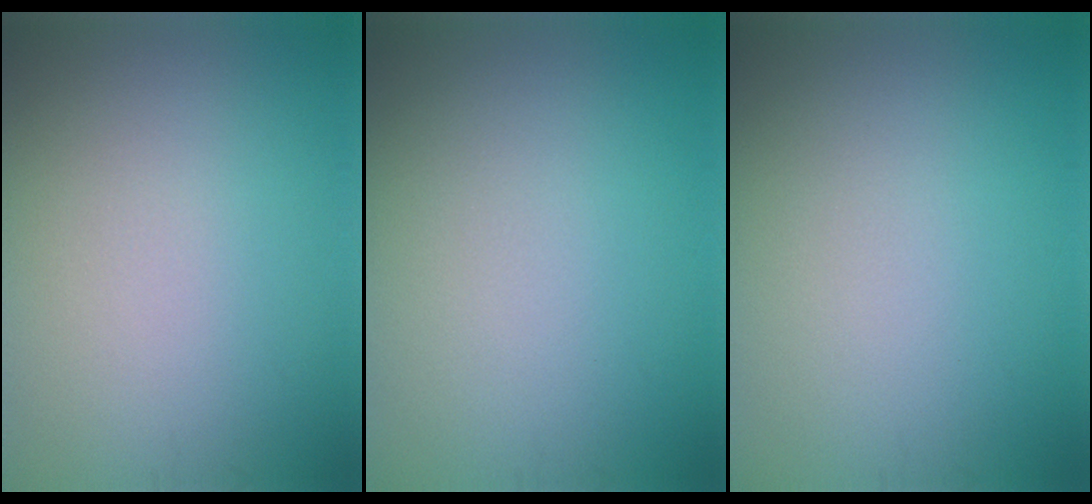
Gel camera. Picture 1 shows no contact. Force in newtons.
{"total": 0.0}
{"total": 0.0}